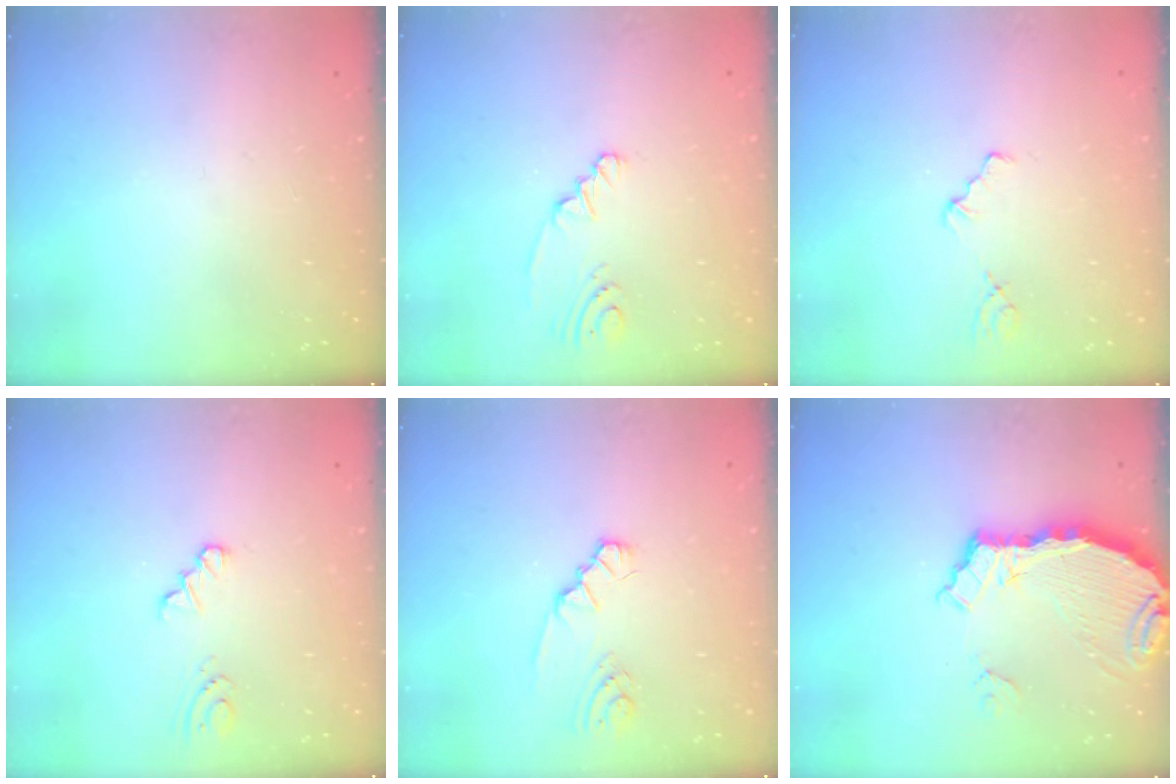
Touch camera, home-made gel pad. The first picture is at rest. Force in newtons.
{"total": 2.6, "press": 2.6, "slide": 0.6}
{"total": 1.2, "press": 1.2, "slide": 0.2}
{"total": 0.7, "press": 0.7, "slide": 0.1}
{"total": 2.1, "press": 2.1, "slide": 0.3}
{"total": 7.9, "press": 7.8, "slide": 1.0}